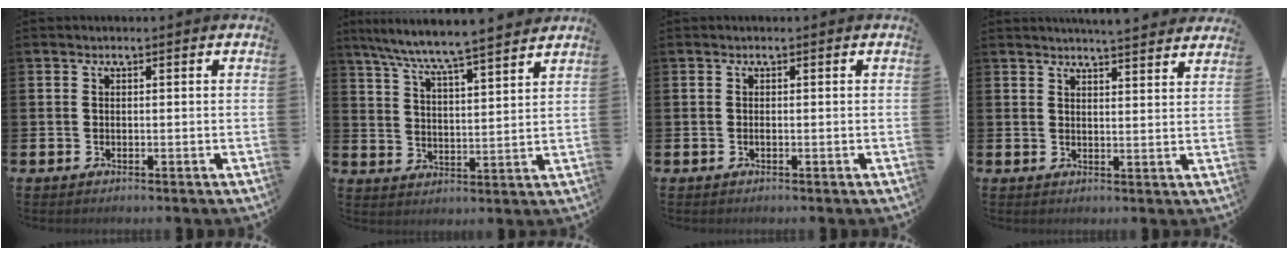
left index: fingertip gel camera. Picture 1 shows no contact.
{"total": 7.5, "force": [7.1, -0.3, 2.2], "torque": [-0.070, -0.049, 0.124]}
{"total": 0.0}
{"total": 4.4, "force": [4.3, -0.6, 0.1], "torque": [-0.011, -0.025, 0.078]}